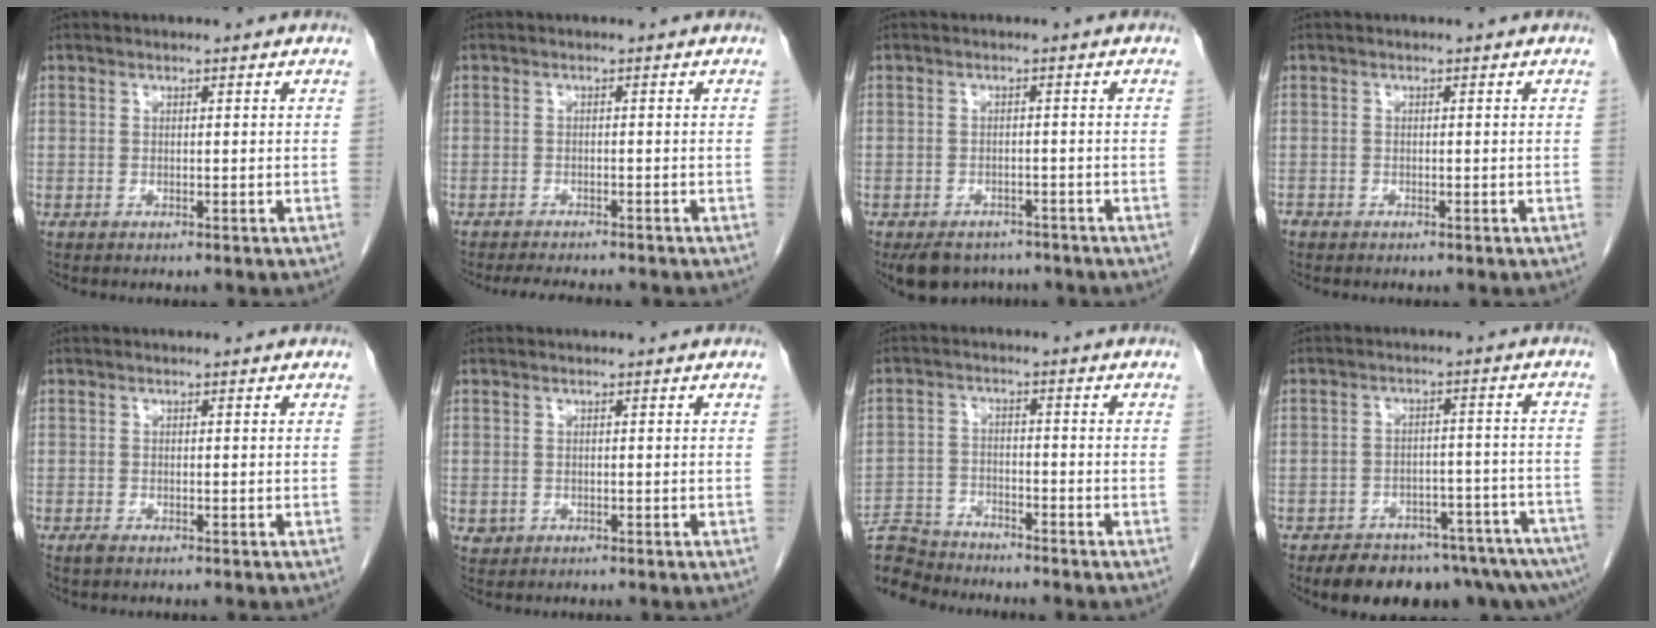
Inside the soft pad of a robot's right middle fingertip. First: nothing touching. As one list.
[{"total": 5.9, "force": [-5.3, 1.0, 2.3], "torque": [-0.032, -0.011, -0.076]}, {"total": 7.2, "force": [-6.0, 3.6, 1.9], "torque": [-0.025, -0.007, -0.082]}, {"total": 0.8, "force": [-0.6, 0.4, 0.1], "torque": [-0.004, 0.001, -0.013]}, {"total": 0.8, "force": [-0.6, 0.2, 0.4], "torque": [-0.014, -0.003, -0.010]}, {"total": 0.8, "force": [-0.2, 0.8, 0.2], "torque": [-0.004, 0.002, 0.001]}, {"total": 8.1, "force": [-8.0, 1.2, 0.4], "torque": [-0.012, 0.003, -0.152]}, {"total": 15.1, "force": [-12.7, 3.4, 7.5], "torque": [-0.044, 0.018, -0.163]}]